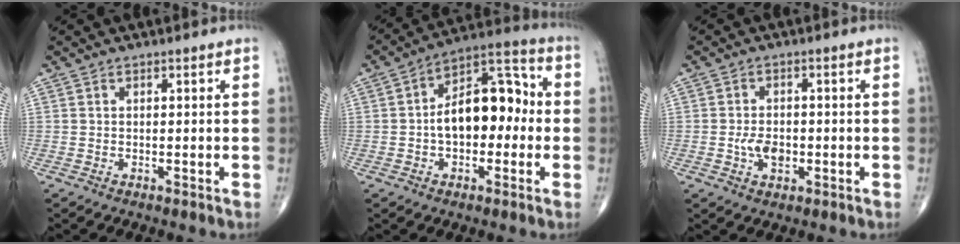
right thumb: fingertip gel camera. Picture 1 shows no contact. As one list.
[{"total": 14.6, "force": [-0.8, 8.7, 11.8], "torque": [-0.156, 0.045, -0.024]}, {"total": 4.4, "force": [-1.0, 2.9, 3.3], "torque": [-0.048, 0.002, -0.016]}]